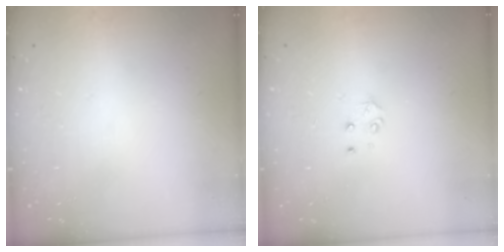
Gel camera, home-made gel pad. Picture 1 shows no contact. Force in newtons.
{"total": 3.7, "press": 3.7, "slide": 0.4}